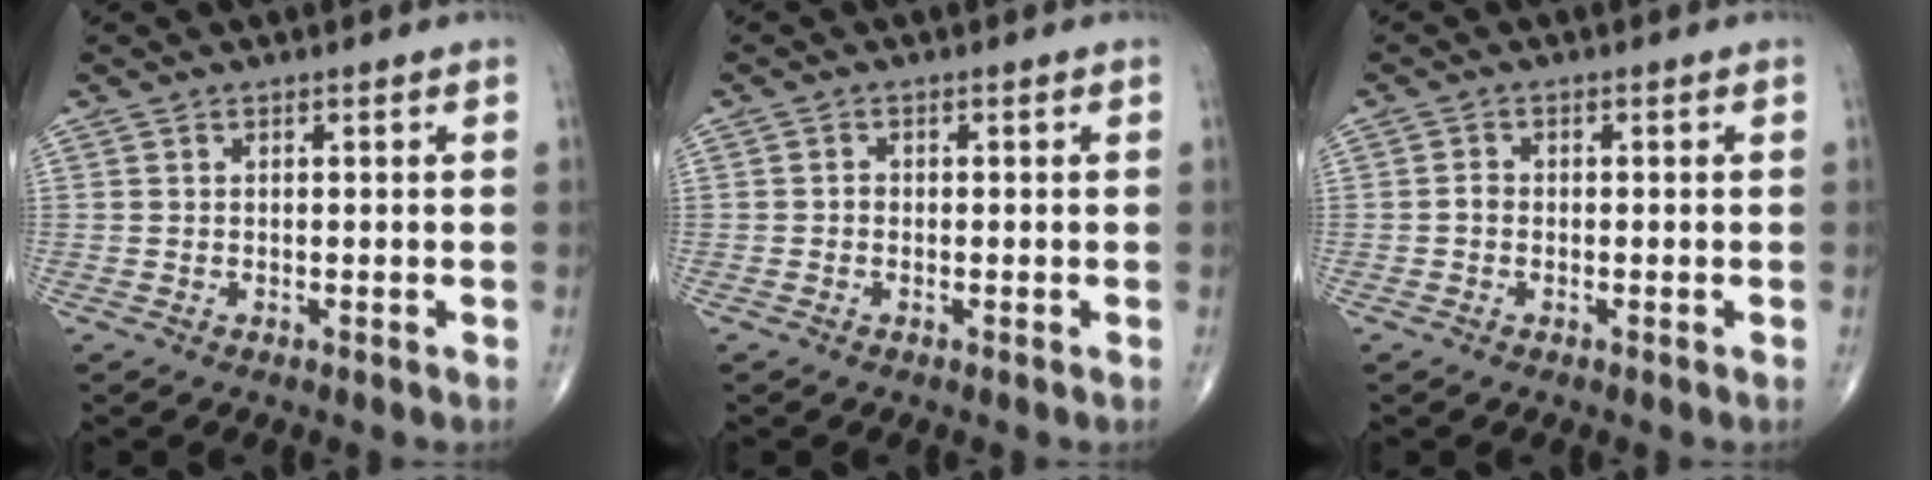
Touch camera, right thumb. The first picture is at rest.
{"total": 0.9, "force": [-0.3, 0.7, 0.4], "torque": [-0.002, 0.003, -0.008]}
{"total": 1.3, "force": [-0.4, 1.0, 0.7], "torque": [-0.007, 0.003, -0.009]}